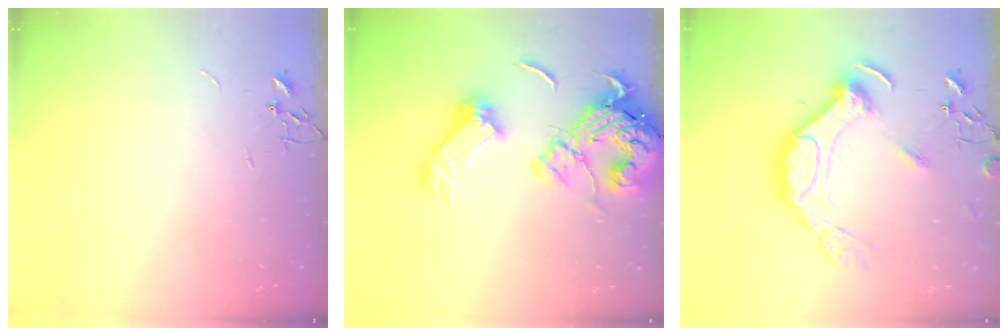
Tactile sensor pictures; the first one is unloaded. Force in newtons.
{"total": 22.0, "press": 21.8, "slide": 2.6}
{"total": 19.1, "press": 19.0, "slide": 1.7}